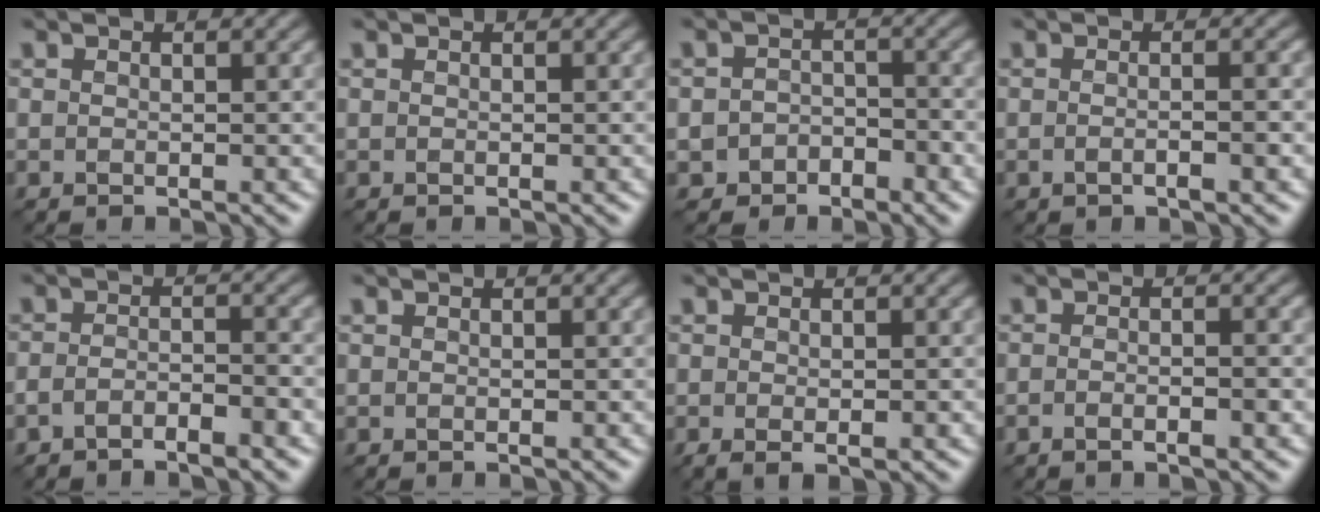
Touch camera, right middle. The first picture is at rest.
{"total": 0.0}
{"total": 2.3, "force": [-1.6, 1.5, 0.5], "torque": [-0.004, 0.006, -0.032]}
{"total": 2.2, "force": [-0.8, 0.6, 2.0], "torque": [-0.012, 0.004, -0.019]}
{"total": 2.3, "force": [-1.8, 0.4, 1.4], "torque": [-0.026, 0.003, -0.036]}
{"total": 0.0}
{"total": 1.6, "force": [-0.5, 0.7, 1.4], "torque": [-0.021, -0.005, -0.004]}
{"total": 2.3, "force": [-1.0, 0.6, 1.9], "torque": [-0.014, 0.004, -0.019]}